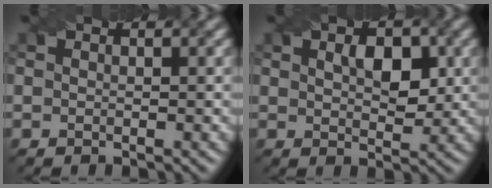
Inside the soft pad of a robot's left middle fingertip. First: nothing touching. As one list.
[{"total": 3.6, "force": [1.1, 2.0, 2.8], "torque": [-0.046, 0.002, 0.020]}]